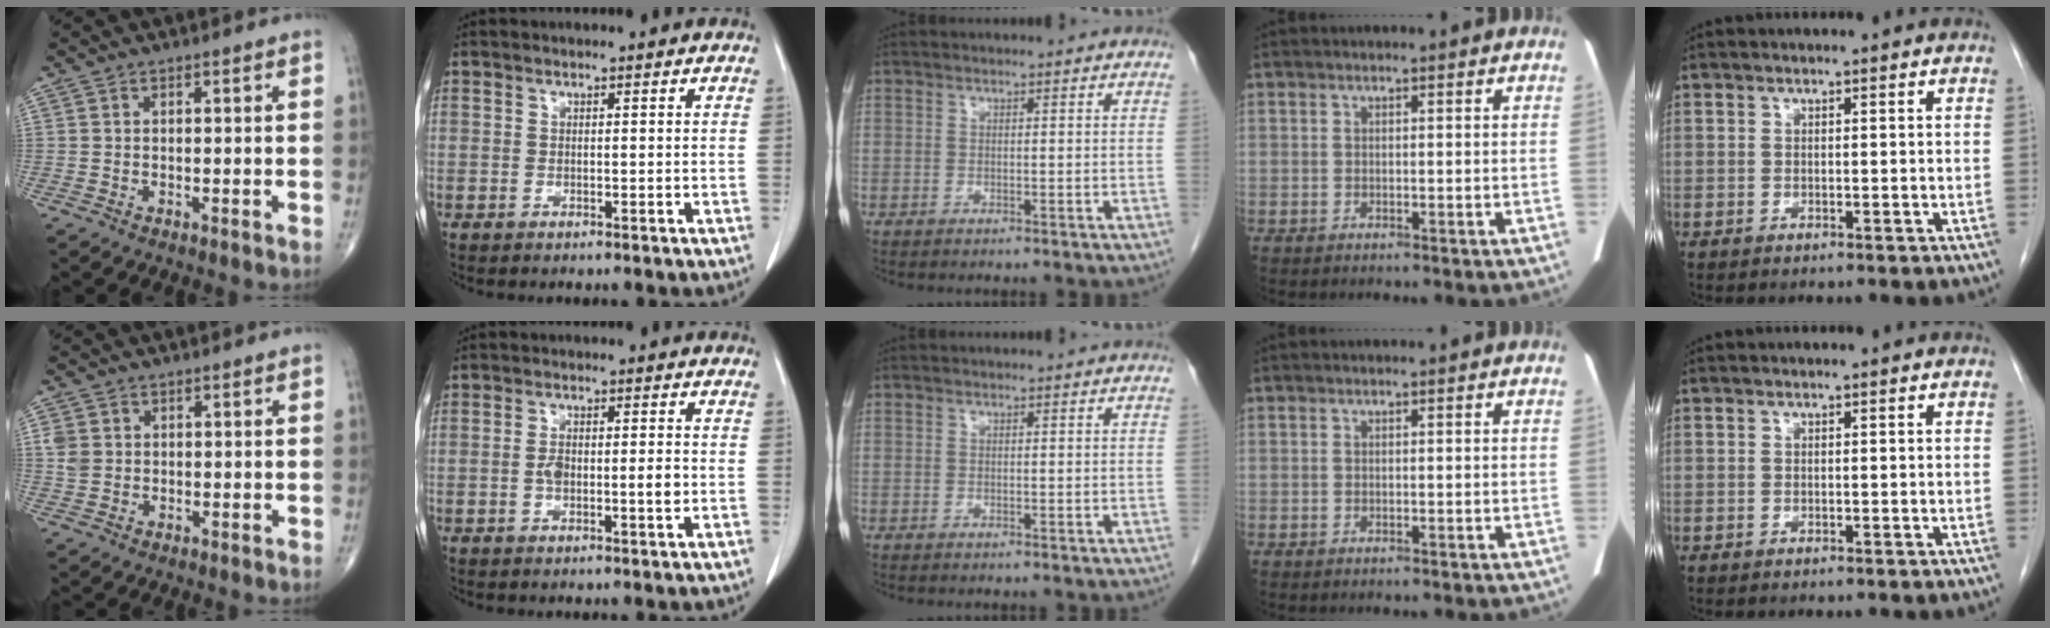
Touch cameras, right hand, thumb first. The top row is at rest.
{"thumb": {"total": 3.0, "force": [0.5, 2.6, 1.5], "torque": [-0.022, 0.003, 0.013]}, "index": {"total": 4.5, "force": [-0.7, 1.4, 4.3], "torque": [-0.081, 0.003, -0.011]}}